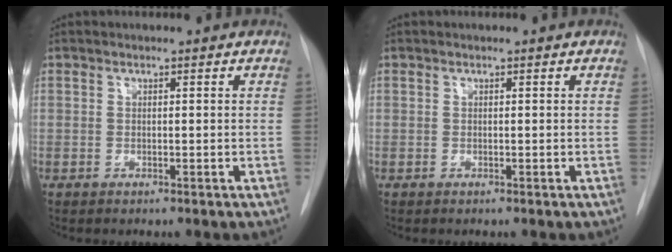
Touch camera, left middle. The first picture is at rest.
{"total": 0.0}